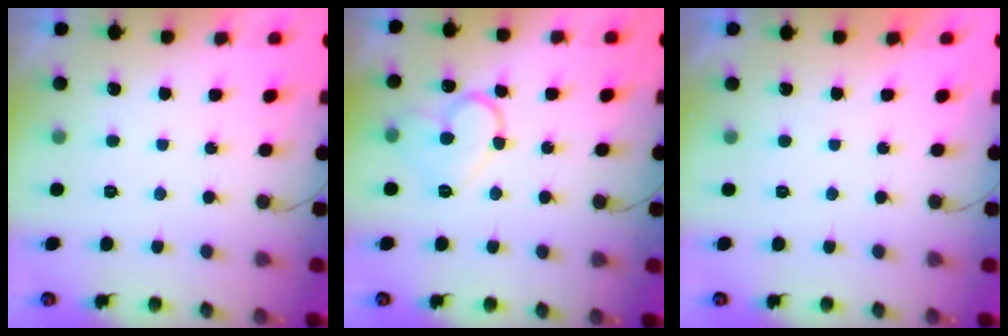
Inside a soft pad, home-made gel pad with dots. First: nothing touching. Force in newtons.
{"total": 13.2, "press": 13.1, "slide": 1.2}
{"total": 1.6, "press": 1.6, "slide": 0.1}